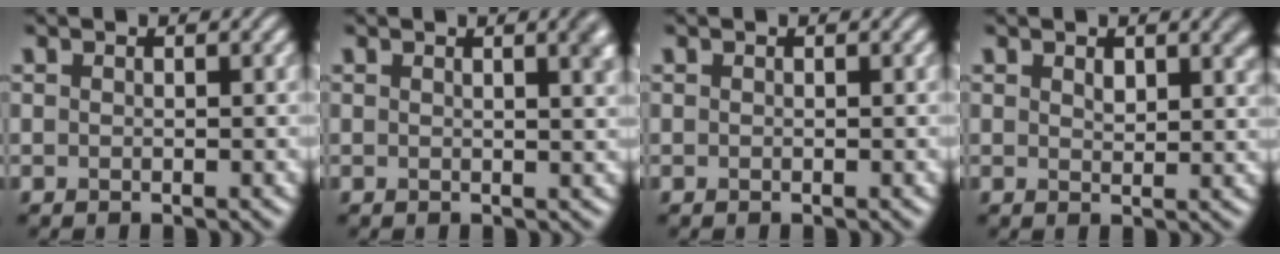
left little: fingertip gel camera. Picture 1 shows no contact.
{"total": 3.2, "force": [1.3, 1.2, 2.6], "torque": [-0.011, 0.010, 0.012]}
{"total": 0.0}
{"total": 2.4, "force": [1.3, 1.1, 1.6], "torque": [-0.022, -0.001, 0.026]}